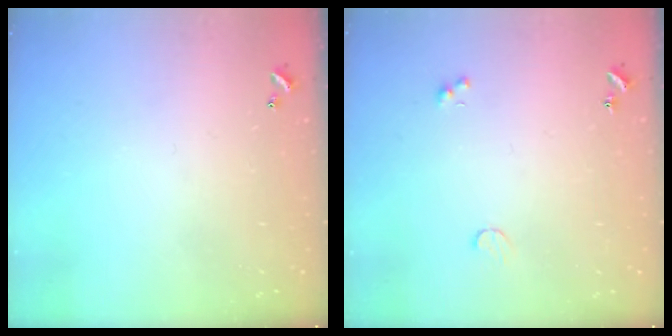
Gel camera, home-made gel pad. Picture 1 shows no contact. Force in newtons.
{"total": 1.1, "press": 1.0, "slide": 0.6}